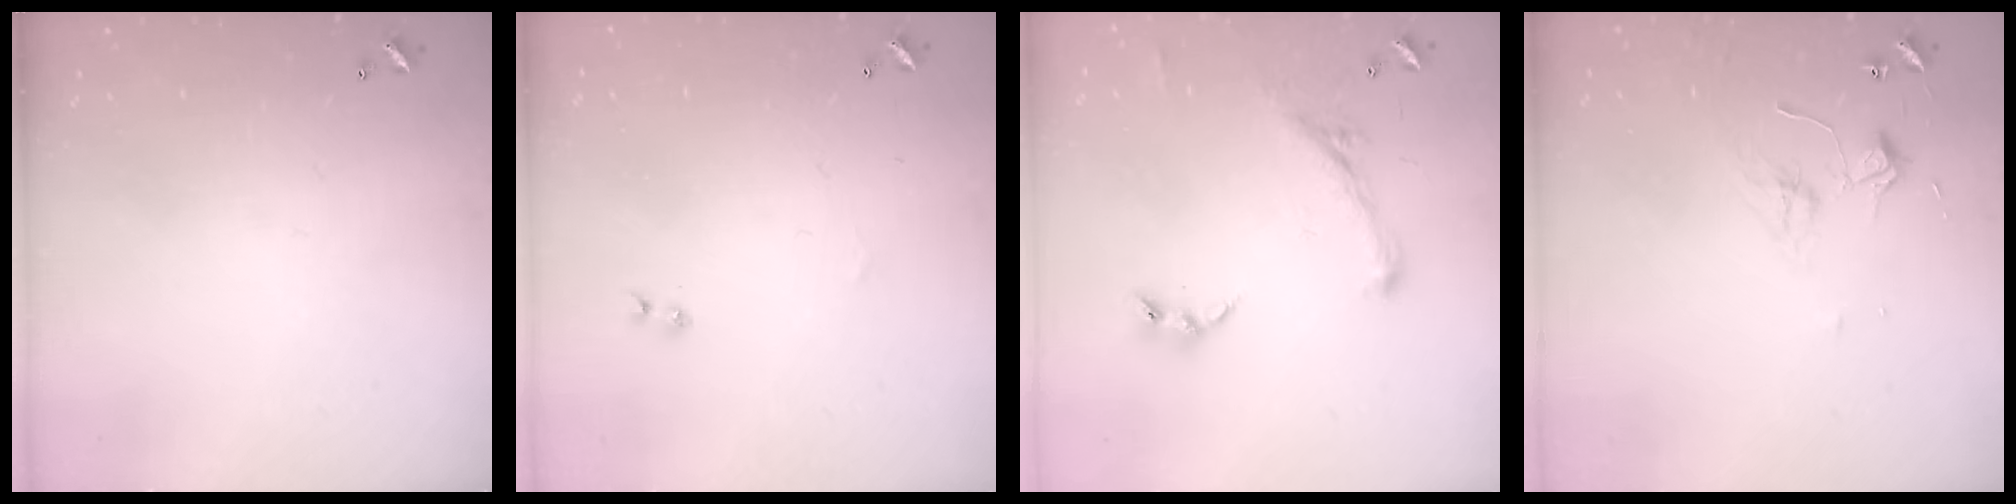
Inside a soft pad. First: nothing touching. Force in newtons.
{"total": 1.4, "press": 1.3, "slide": 0.4}
{"total": 1.5, "press": 1.4, "slide": 0.3}
{"total": 2.7, "press": 2.7, "slide": 0.6}